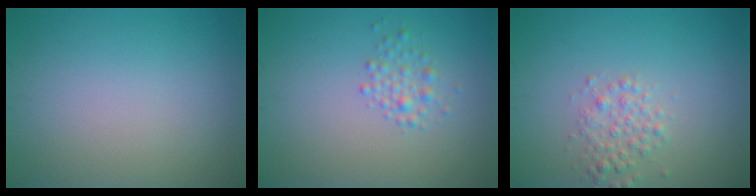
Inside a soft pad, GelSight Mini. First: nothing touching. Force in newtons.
{"total": 1.7, "press": 1.7, "slide": 0.0}
{"total": 2.1, "press": 2.1, "slide": 0.0}